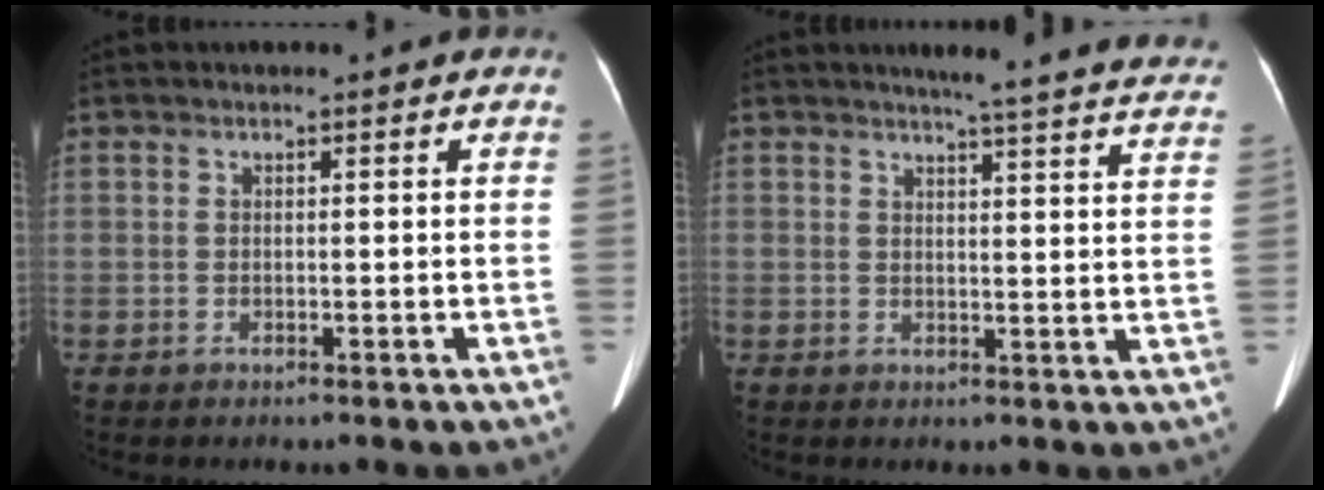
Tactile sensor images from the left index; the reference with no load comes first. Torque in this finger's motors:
{"motor_torque": [-1.23, 0.10, -0.70, -0.12]}